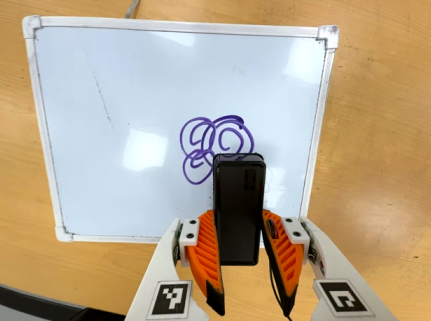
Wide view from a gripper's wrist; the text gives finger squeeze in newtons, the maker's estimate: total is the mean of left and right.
{"total": 4.2, "left": 2.8, "right": 5.5}